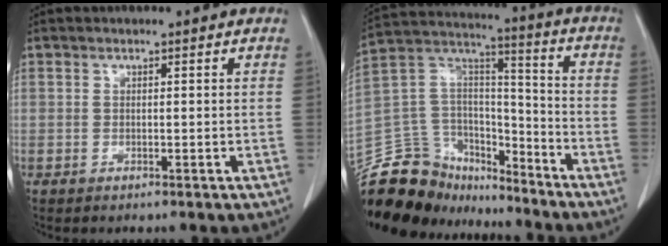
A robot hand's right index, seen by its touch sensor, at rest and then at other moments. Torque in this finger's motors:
{"motor_torque": [-0.36, -0.50, -0.45, -0.21]}